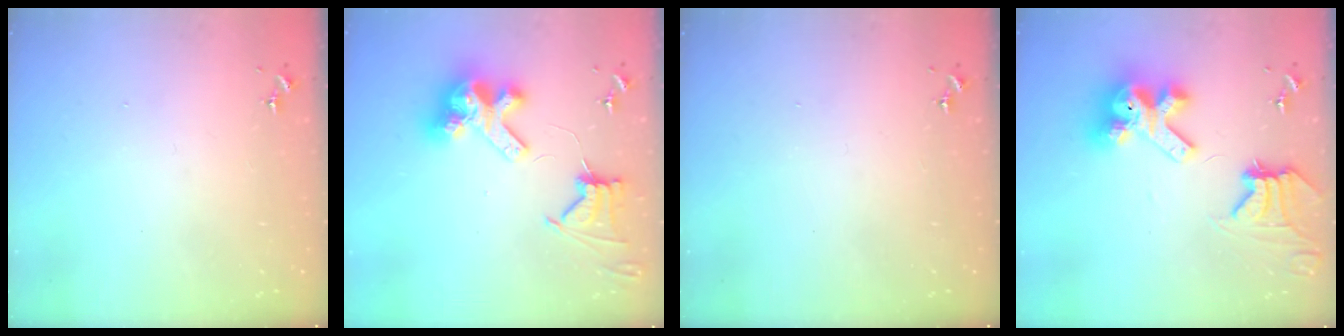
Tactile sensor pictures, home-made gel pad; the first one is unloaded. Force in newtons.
{"total": 14.2, "press": 14.1, "slide": 1.6}
{"total": 0.0}
{"total": 15.0, "press": 14.9, "slide": 1.7}